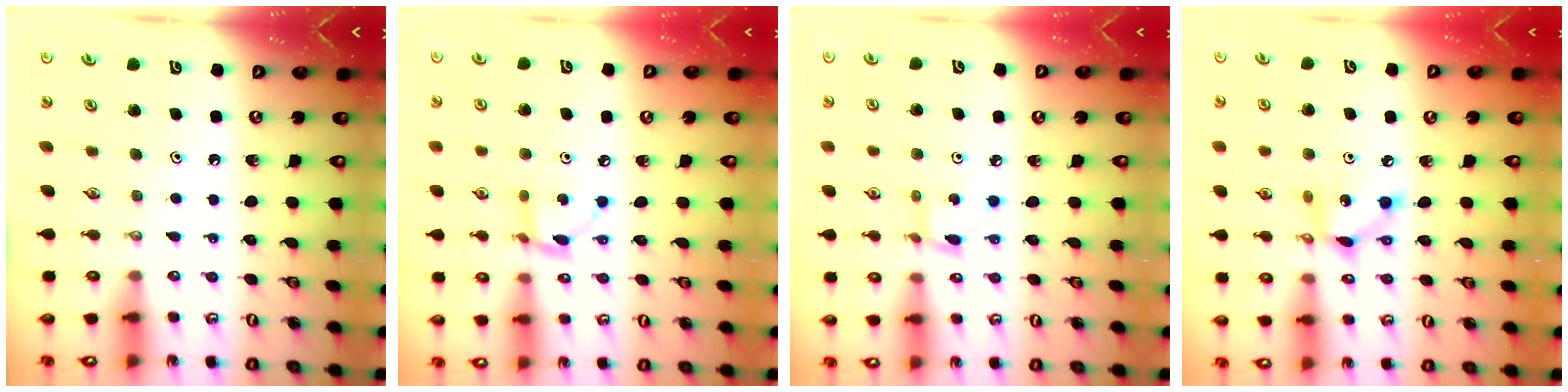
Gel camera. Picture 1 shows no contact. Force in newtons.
{"total": 5.7, "press": 5.7, "slide": 0.2}
{"total": 2.7, "press": 2.6, "slide": 0.3}
{"total": 8.5, "press": 8.5, "slide": 0.5}